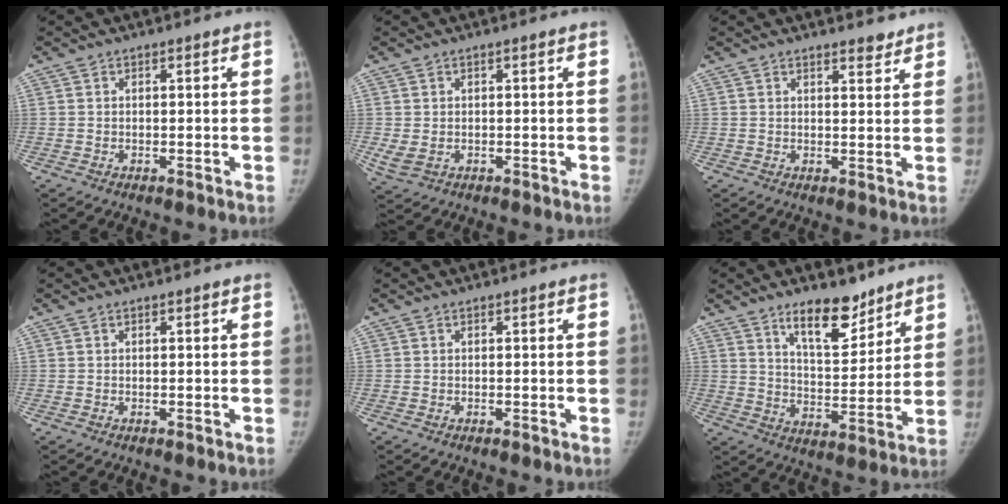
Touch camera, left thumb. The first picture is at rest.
{"total": 3.1, "force": [-0.2, 2.0, 2.3], "torque": [-0.054, -0.002, 0.005]}
{"total": 2.7, "force": [2.4, 0.8, 0.9], "torque": [-0.001, -0.018, 0.032]}
{"total": 0.0}
{"total": 0.0}
{"total": 11.5, "force": [8.2, 4.5, 6.6], "torque": [-0.077, -0.066, 0.142]}